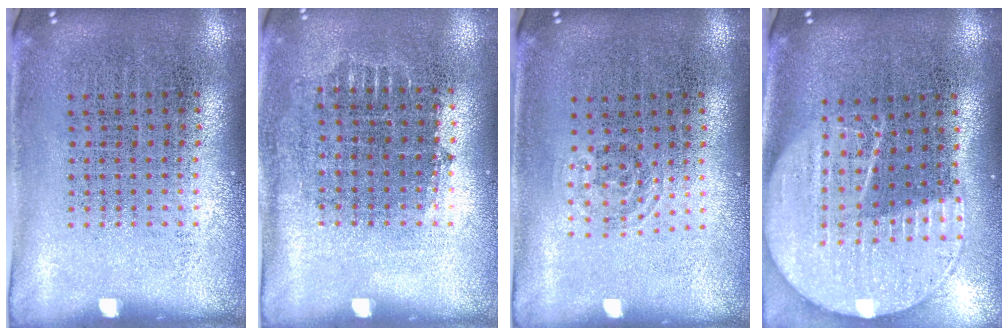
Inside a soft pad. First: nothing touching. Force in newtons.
{"total": 0.7, "press": 0.7, "slide": 0.3}
{"total": 0.7, "press": 0.5, "slide": 0.5}
{"total": 2.2, "press": 1.9, "slide": 1.2}